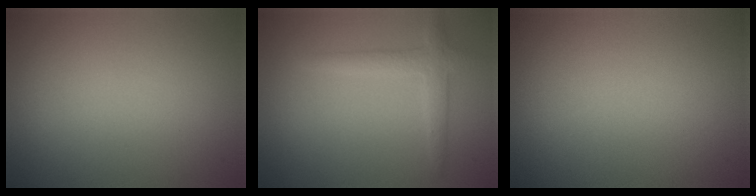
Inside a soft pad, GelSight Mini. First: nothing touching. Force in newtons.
{"total": 2.3, "press": 2.3, "slide": 0.2}
{"total": 0.0}